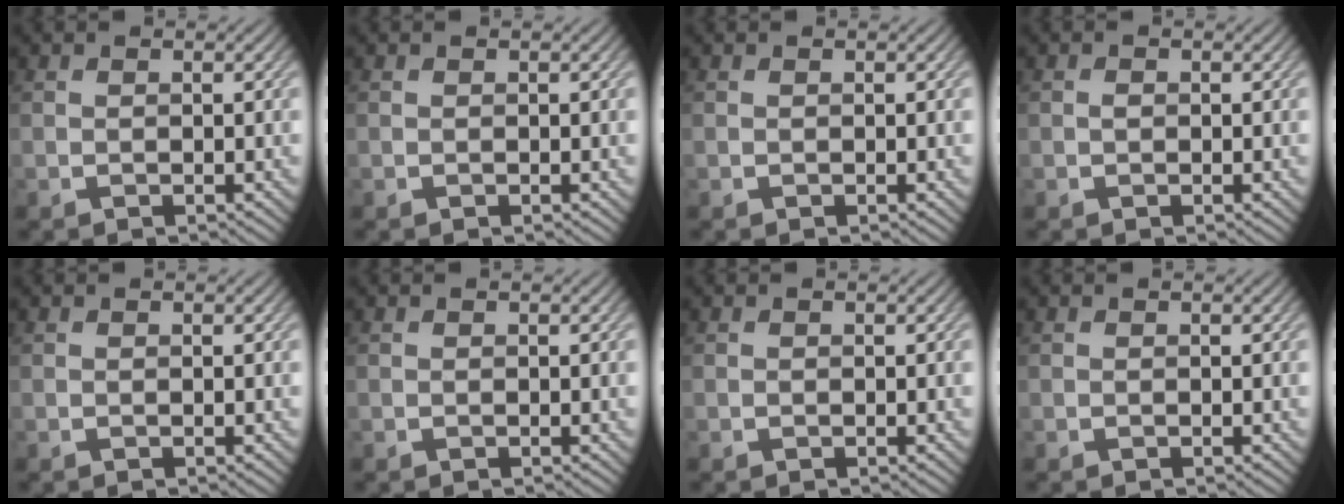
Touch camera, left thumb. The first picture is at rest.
{"total": 0.0}
{"total": 0.0}
{"total": 0.6, "force": [-0.1, 0.5, 0.4], "torque": [-0.007, -0.001, -0.003]}
{"total": 0.0}
{"total": 0.0}
{"total": 0.0}
{"total": 0.0}